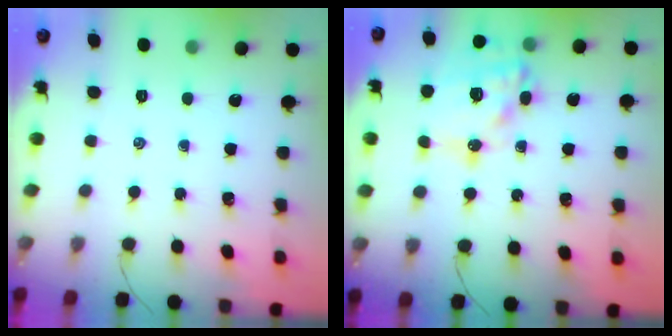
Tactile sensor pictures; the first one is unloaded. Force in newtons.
{"total": 17.7, "press": 17.3, "slide": 3.8}